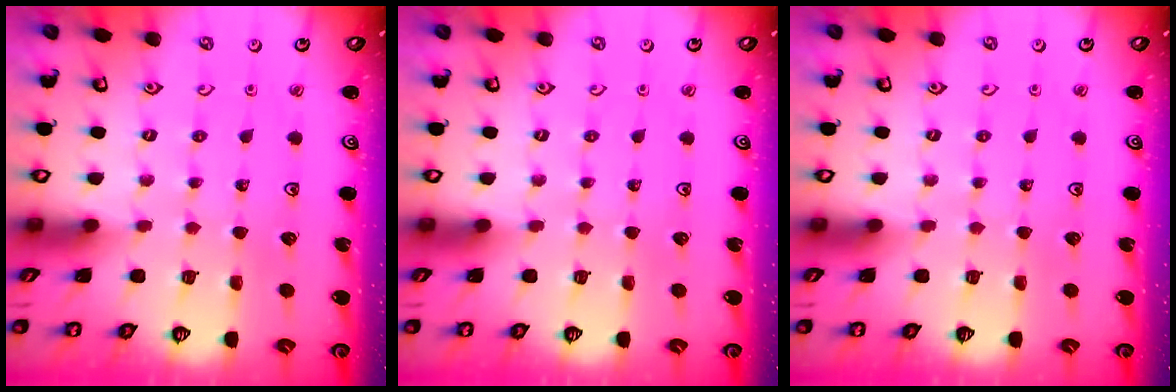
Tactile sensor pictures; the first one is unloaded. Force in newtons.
{"total": 0.0}
{"total": 0.0}